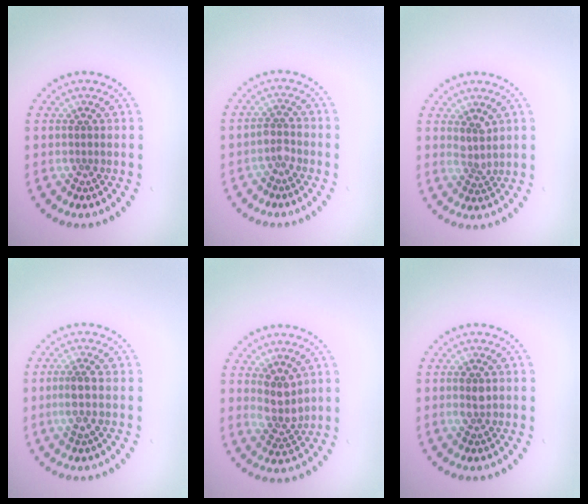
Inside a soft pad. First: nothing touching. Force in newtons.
{"total": 1.3, "press": 1.1, "slide": 0.7}
{"total": 1.7, "press": 1.3, "slide": 1.2}
{"total": 2.1, "press": 1.8, "slide": 1.1}
{"total": 2.7, "press": 2.4, "slide": 1.2}
{"total": 1.5, "press": 1.5, "slide": 0.1}